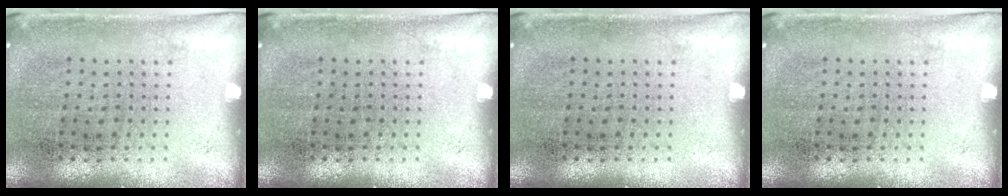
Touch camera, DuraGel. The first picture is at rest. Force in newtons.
{"total": 0.0}
{"total": 0.0}
{"total": 0.0}